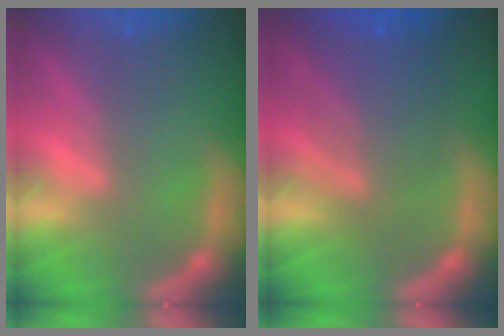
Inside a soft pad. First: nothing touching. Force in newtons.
{"total": 6.6}